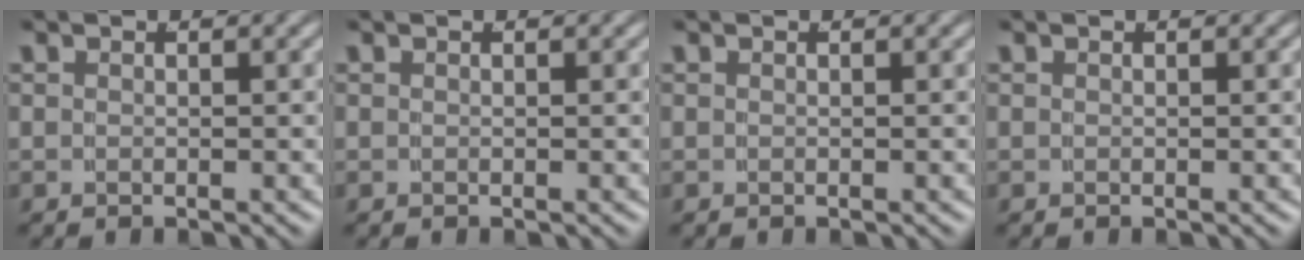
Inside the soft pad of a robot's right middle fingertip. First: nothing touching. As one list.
[{"total": 0.0}, {"total": 0.0}, {"total": 0.0}]